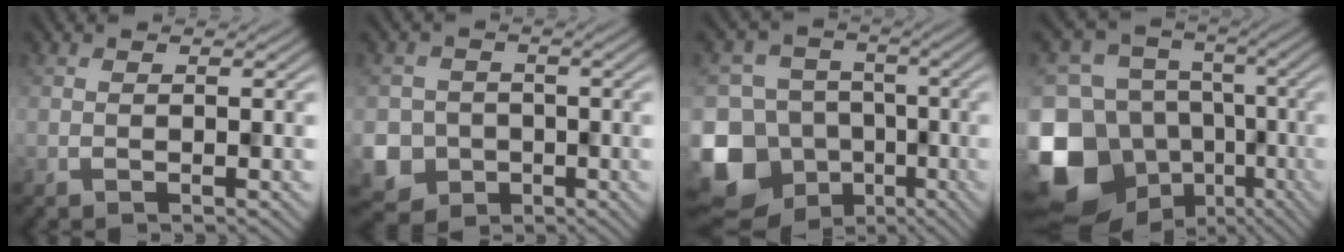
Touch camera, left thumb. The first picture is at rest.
{"total": 6.7, "force": [-2.5, 6.2, 1.0], "torque": [-0.035, -0.022, -0.058]}
{"total": 16.4, "force": [-9.2, 12.7, 4.9], "torque": [-0.161, -0.041, -0.144]}
{"total": 17.9, "force": [-7.9, 13.8, 8.1], "torque": [-0.227, -0.030, -0.101]}